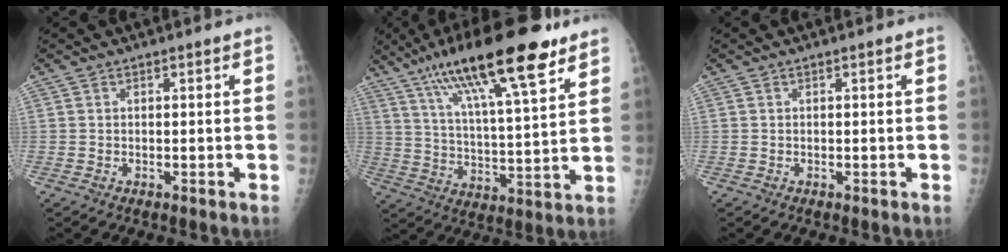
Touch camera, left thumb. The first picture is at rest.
{"total": 22.0, "force": [13.5, 5.0, 16.7], "torque": [-0.273, -0.030, 0.227]}
{"total": 0.0}